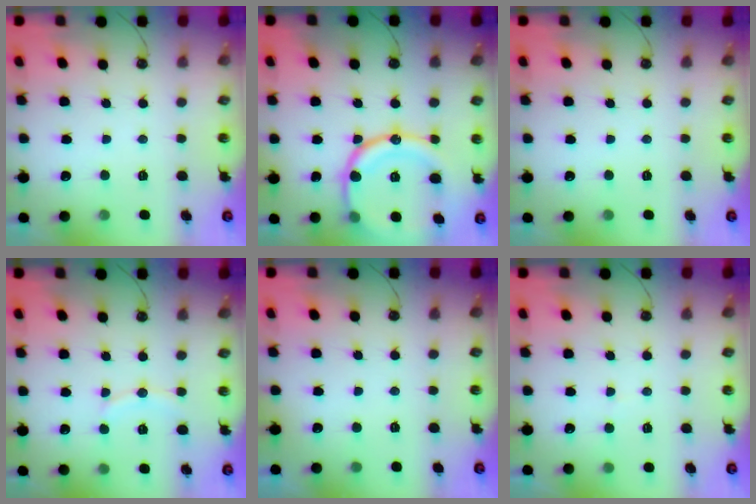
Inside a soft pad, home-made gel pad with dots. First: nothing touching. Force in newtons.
{"total": 18.3, "press": 18.3, "slide": 1.1}
{"total": 0.0}
{"total": 7.4, "press": 7.4, "slide": 0.7}
{"total": 1.7, "press": 0.4, "slide": 1.6}
{"total": 2.5, "press": 2.5, "slide": 0.2}